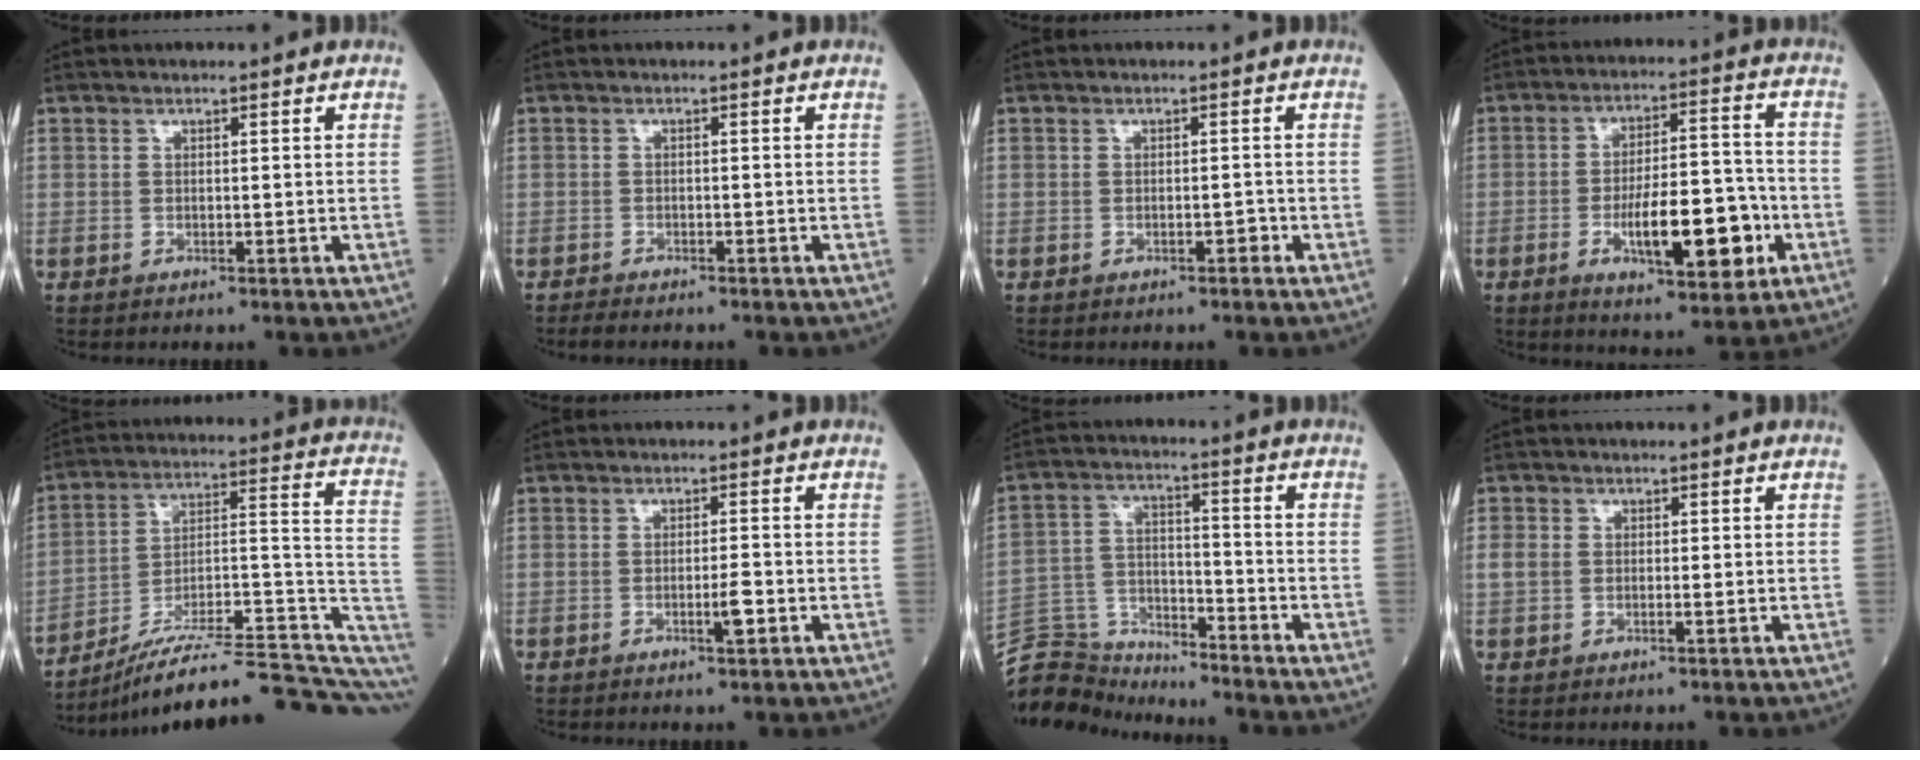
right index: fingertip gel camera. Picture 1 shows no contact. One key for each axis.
{"total": 2.0, "fx": -1.8, "fy": 0.3, "fz": 0.8, "tx": -0.019, "ty": -0.006, "tz": -0.028}
{"total": 1.0, "fx": -0.5, "fy": 0.3, "fz": 0.7, "tx": -0.011, "ty": 0.001, "tz": -0.007}
{"total": 13.3, "fx": -4.1, "fy": 3.8, "fz": 12.0, "tx": -0.191, "ty": 0.005, "tz": -0.061}
{"total": 21.7, "fx": -16.9, "fy": 2.7, "fz": 13.4, "tx": -0.145, "ty": 0.044, "tz": -0.256}
{"total": 2.7, "fx": -0.9, "fy": 0.3, "fz": 2.5, "tx": -0.043, "ty": -0.002, "tz": -0.014}
{"total": 10.0, "fx": -9.9, "fy": 1.0, "fz": -0.6, "tx": 0.006, "ty": 0.022, "tz": -0.192}
{"total": 2.6, "fx": 0.0, "fy": 1.7, "fz": 2.0, "tx": -0.050, "ty": 0.007, "tz": 0.002}